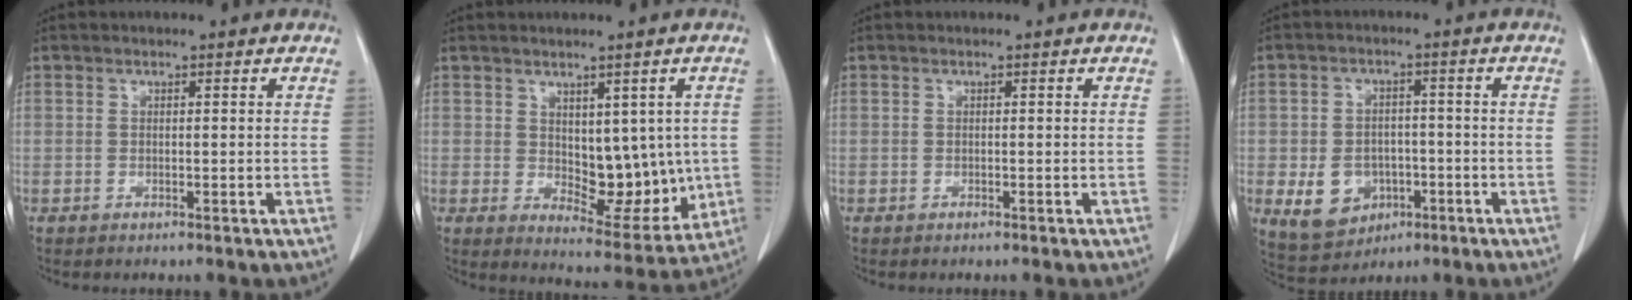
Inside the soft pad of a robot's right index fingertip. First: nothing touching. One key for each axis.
{"total": 9.9, "fx": 0.5, "fy": 5.5, "fz": 8.2, "tx": -0.093, "ty": -0.007, "tz": 0.028}
{"total": 0.0}
{"total": 7.8, "fx": -2.4, "fy": 6.3, "fz": 3.9, "tx": -0.072, "ty": 0.012, "tz": -0.022}